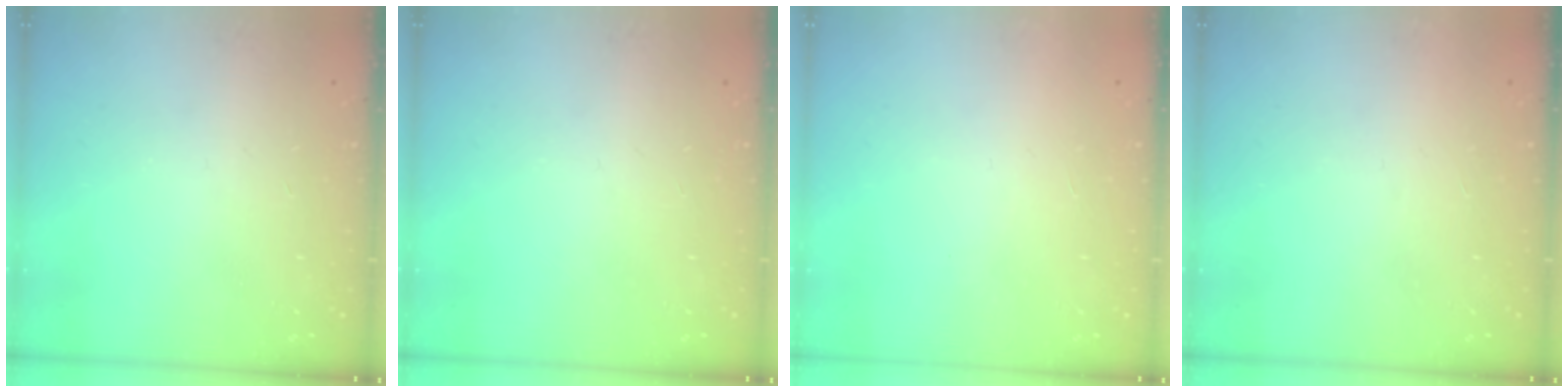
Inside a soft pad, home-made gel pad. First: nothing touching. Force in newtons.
{"total": 0.0}
{"total": 1.5, "press": 1.5, "slide": 0.1}
{"total": 1.5, "press": 1.5, "slide": 0.1}